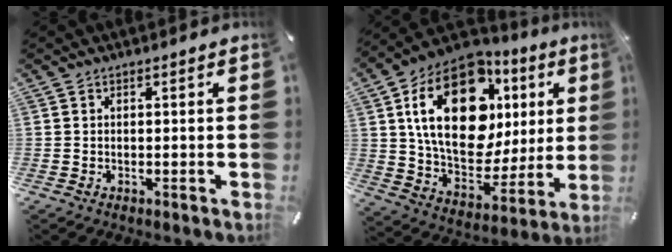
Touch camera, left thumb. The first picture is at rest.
{"total": 25.1, "force": [8.8, 15.9, 17.3], "torque": [-0.302, -0.037, 0.150]}